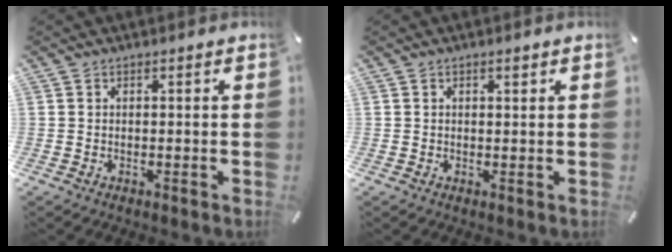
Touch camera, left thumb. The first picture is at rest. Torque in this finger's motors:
{"motor_torque": [-0.04, -0.36, 0.03, 0.02, 0.02]}